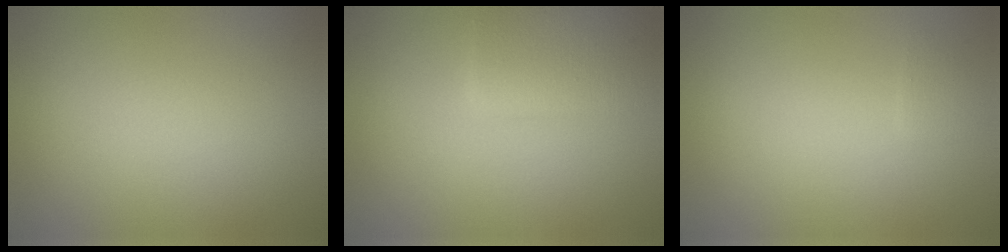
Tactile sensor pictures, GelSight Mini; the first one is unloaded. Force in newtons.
{"total": 4.2, "press": 4.1, "slide": 0.1}
{"total": 0.8, "press": 0.8, "slide": 0.0}